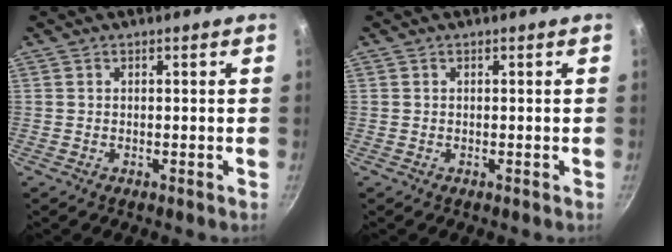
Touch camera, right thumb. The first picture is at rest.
{"total": 0.0}